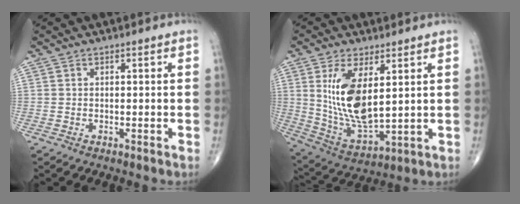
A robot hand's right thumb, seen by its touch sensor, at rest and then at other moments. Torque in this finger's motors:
{"motor_torque": [-0.23, 2.48, 1.59, 0.77, 0.50]}